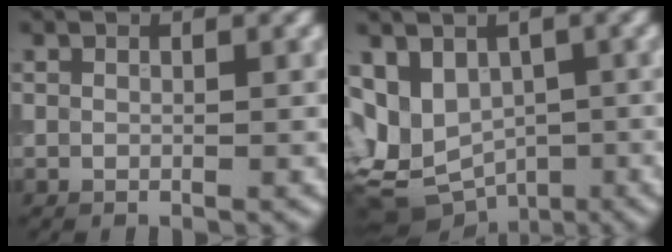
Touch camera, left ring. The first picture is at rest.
{"total": 9.0, "force": [-1.3, 7.7, 4.5], "torque": [-0.091, -0.013, -0.004]}